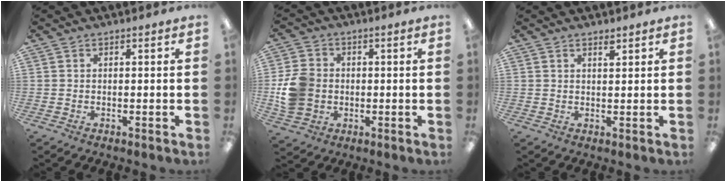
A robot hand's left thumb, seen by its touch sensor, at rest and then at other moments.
{"total": 9.5, "force": [-0.4, 8.2, 4.9], "torque": [-0.102, 0.016, -0.004]}
{"total": 1.6, "force": [1.4, 0.2, 0.7], "torque": [-0.008, -0.006, 0.025]}